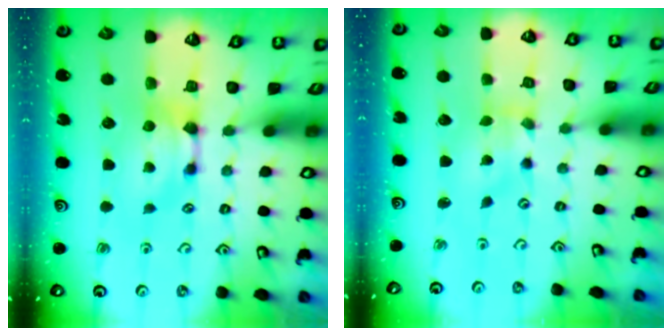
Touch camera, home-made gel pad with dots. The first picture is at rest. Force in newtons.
{"total": 1.7, "press": 1.3, "slide": 1.1}